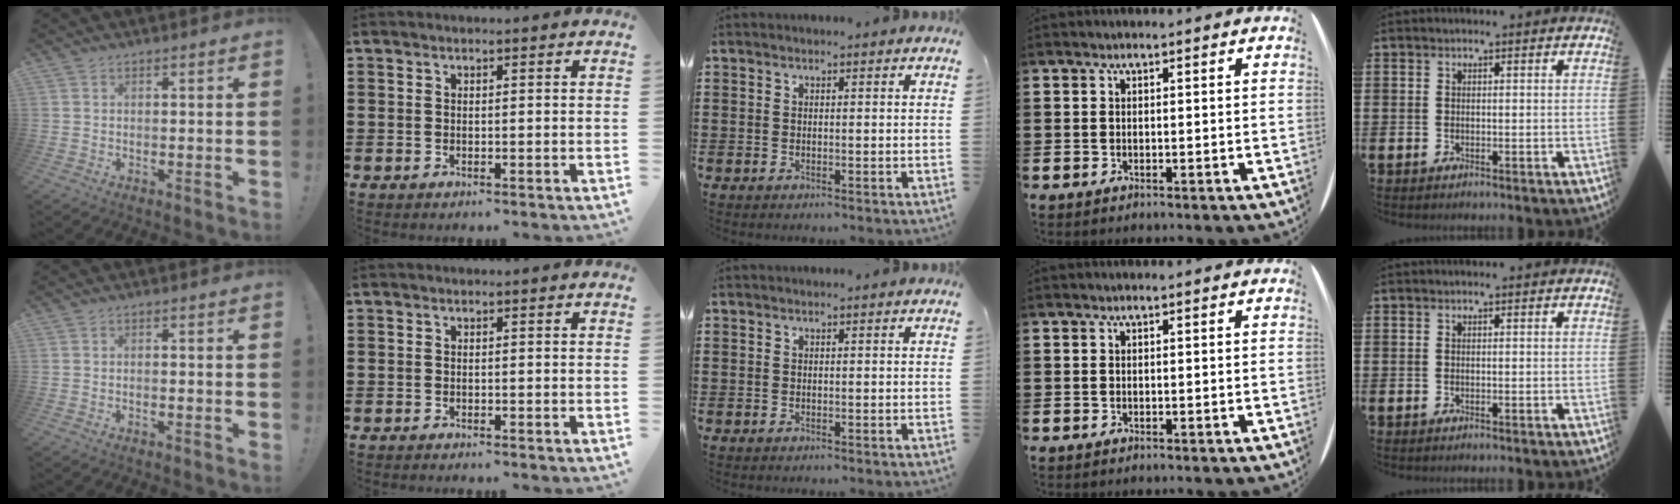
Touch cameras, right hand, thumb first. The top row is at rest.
{"thumb": {"total": 1.0, "force": [-0.8, -0.3, 0.5], "torque": [-0.010, -0.002, -0.014]}, "index": {"total": 0.6, "force": [-0.6, -0.1, 0.0], "torque": [-0.001, -0.003, -0.013]}}